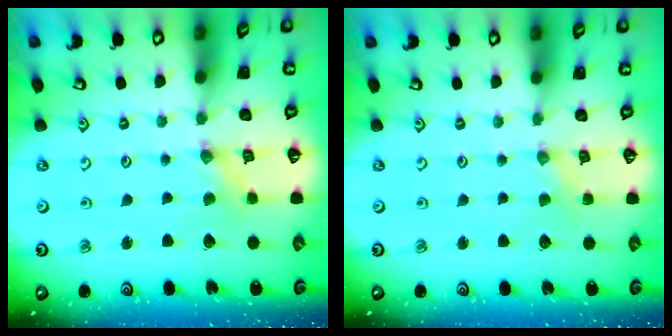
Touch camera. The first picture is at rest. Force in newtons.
{"total": 1.5, "press": 1.5, "slide": 0.3}